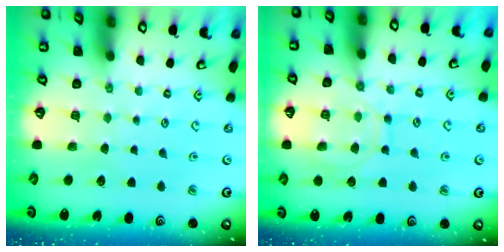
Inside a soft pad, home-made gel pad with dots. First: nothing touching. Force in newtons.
{"total": 11.2, "press": 11.1, "slide": 1.0}